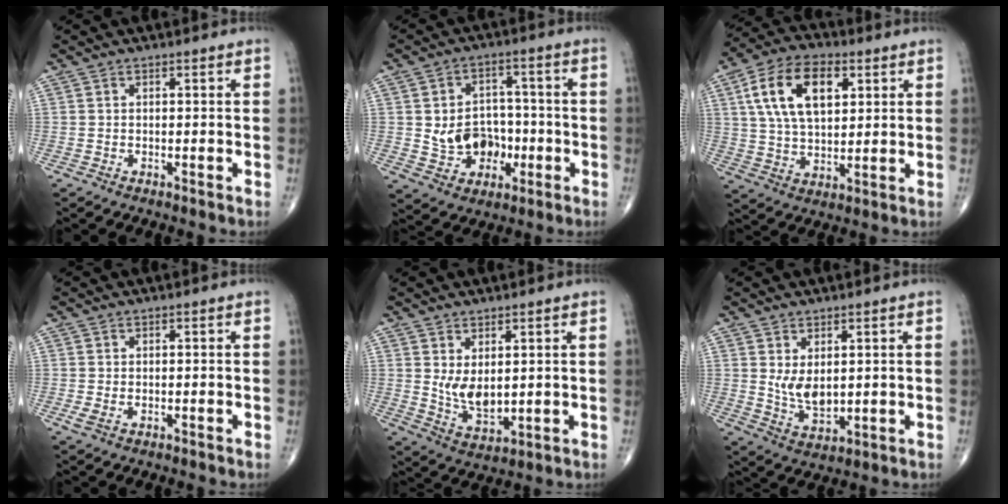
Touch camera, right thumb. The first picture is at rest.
{"total": 10.4, "force": [-1.4, 8.6, 5.7], "torque": [-0.048, 0.022, -0.015]}
{"total": 15.3, "force": [5.1, 8.7, 11.6], "torque": [-0.196, -0.002, 0.093]}
{"total": 1.7, "force": [-0.4, 1.1, 1.3], "torque": [-0.032, -0.002, -0.006]}
{"total": 6.7, "force": [1.4, 3.6, 5.4], "torque": [-0.084, -0.026, 0.041]}
{"total": 6.1, "force": [1.3, 3.4, 4.9], "torque": [-0.074, -0.021, 0.038]}